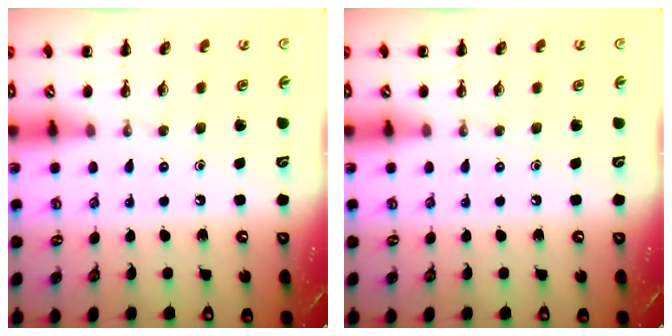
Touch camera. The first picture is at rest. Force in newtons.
{"total": 0.0}